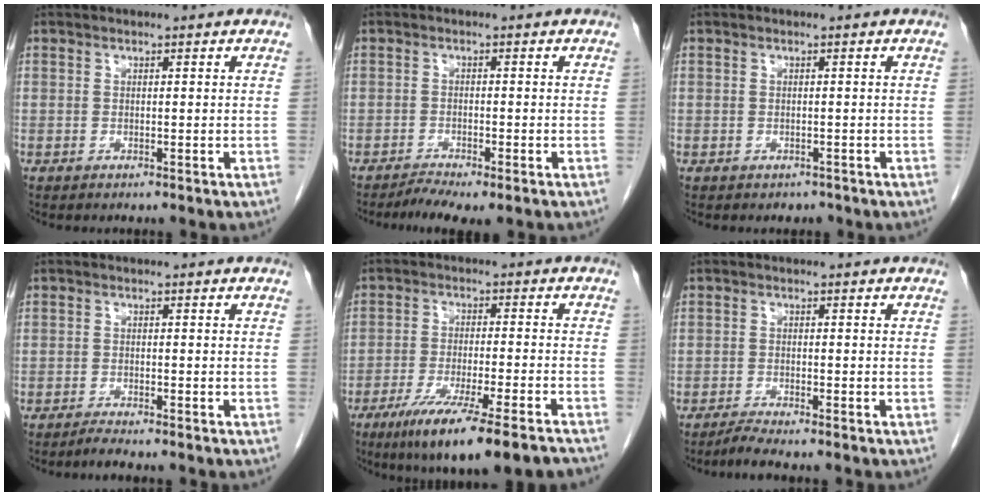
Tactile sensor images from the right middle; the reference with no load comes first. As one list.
[{"total": 3.9, "force": [-3.0, 0.3, 2.5], "torque": [-0.046, -0.003, -0.050]}, {"total": 1.1, "force": [-0.8, 0.7, 0.0], "torque": [-0.003, 0.002, -0.010]}, {"total": 1.6, "force": [-1.4, -0.3, 0.6], "torque": [-0.017, -0.004, -0.028]}, {"total": 15.7, "force": [-11.6, 0.6, 10.6], "torque": [-0.146, -0.039, -0.179]}, {"total": 2.4, "force": [-2.1, -0.6, 0.9], "torque": [-0.027, -0.009, -0.044]}]